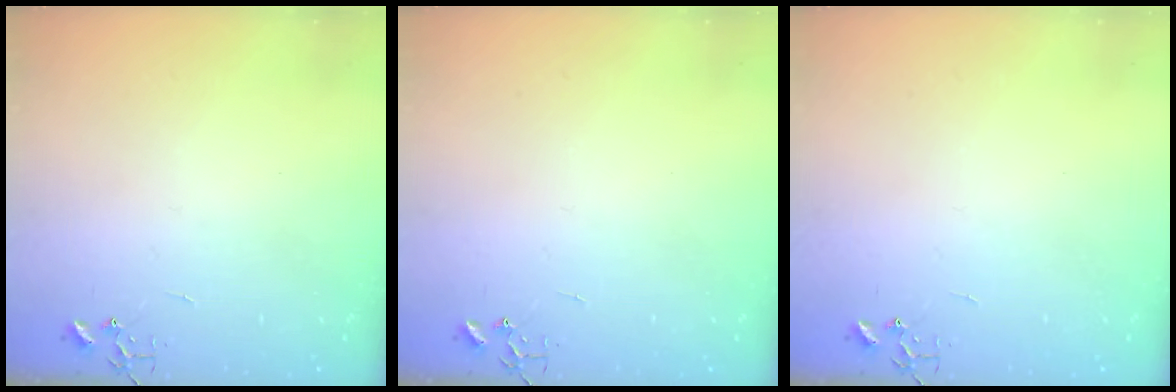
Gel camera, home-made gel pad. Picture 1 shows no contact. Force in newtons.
{"total": 0.0}
{"total": 0.0}